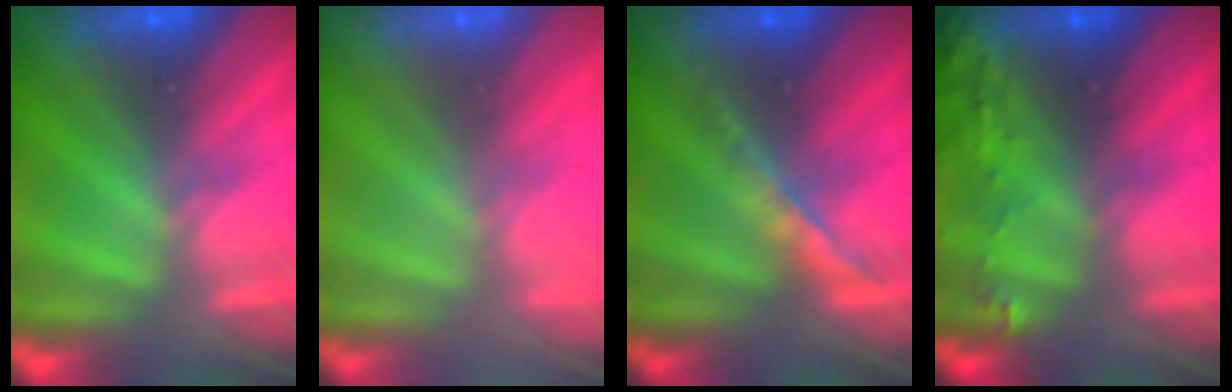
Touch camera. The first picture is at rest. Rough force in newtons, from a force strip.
{"total": 2.9}
{"total": 1.4}
{"total": 7.7}